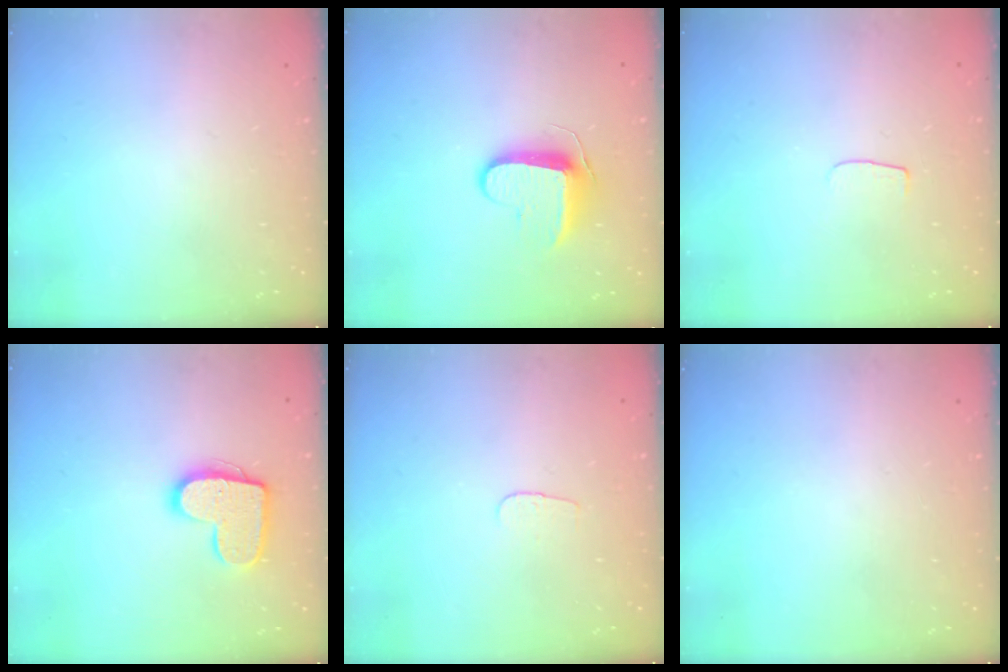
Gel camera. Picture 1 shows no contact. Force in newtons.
{"total": 8.9, "press": 8.9, "slide": 0.2}
{"total": 3.3, "press": 3.3, "slide": 0.3}
{"total": 12.8, "press": 12.8, "slide": 0.6}
{"total": 2.9, "press": 2.8, "slide": 0.3}
{"total": 0.0}